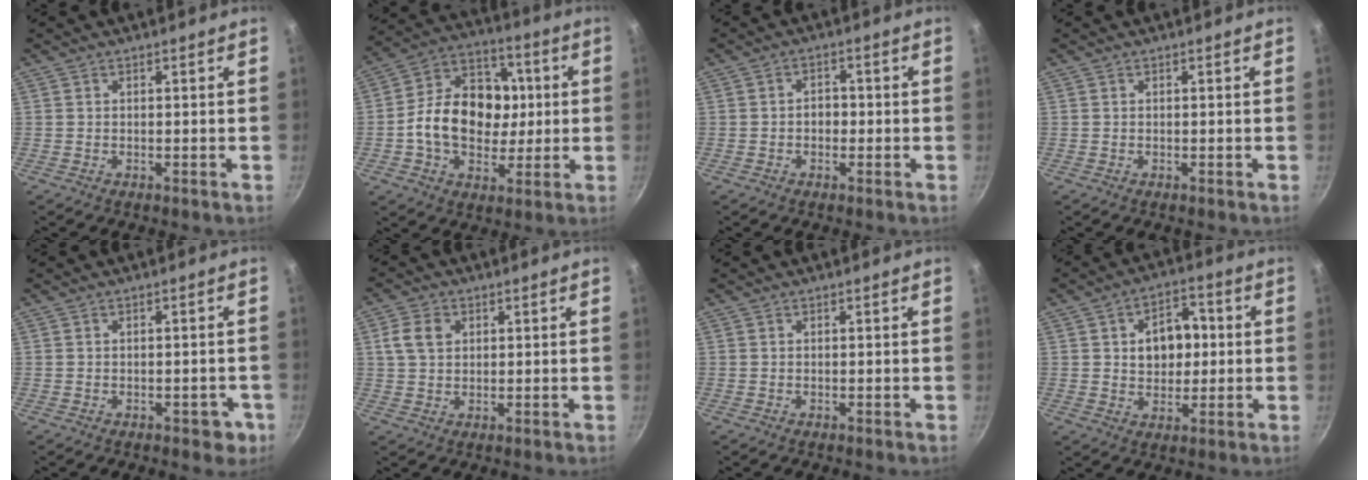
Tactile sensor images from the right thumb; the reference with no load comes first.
{"total": 18.0, "force": [-0.3, 13.6, 11.9], "torque": [-0.158, 0.026, -0.019]}
{"total": 3.0, "force": [-0.4, 2.3, 1.9], "torque": [-0.012, 0.012, -0.009]}
{"total": 0.0}
{"total": 3.3, "force": [-1.4, 2.0, 2.2], "torque": [-0.005, 0.020, -0.005]}
{"total": 5.3, "force": [1.6, 4.0, 3.2], "torque": [-0.047, 0.003, 0.027]}
{"total": 0.0}
{"total": 10.0, "force": [1.2, 7.2, 6.9], "torque": [-0.064, 0.009, 0.016]}